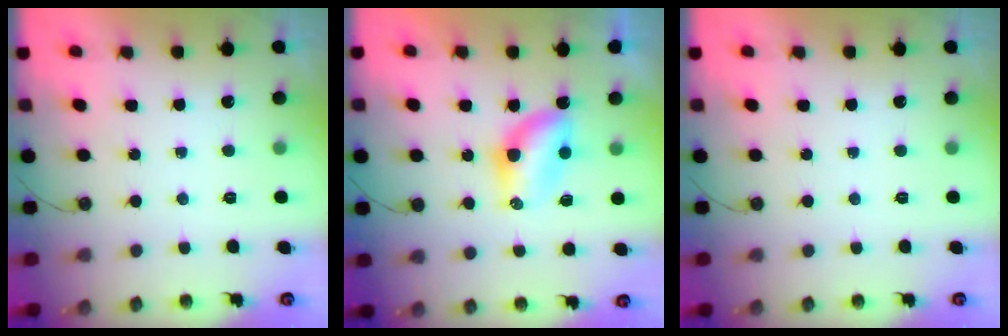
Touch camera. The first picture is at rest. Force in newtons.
{"total": 6.3, "press": 6.3, "slide": 0.3}
{"total": 0.0}